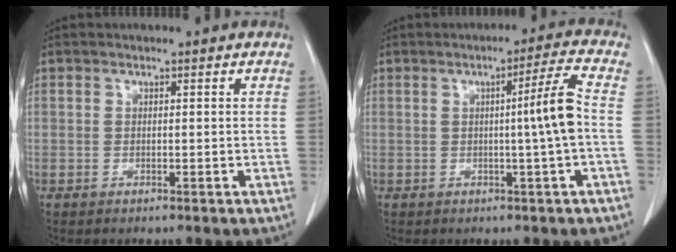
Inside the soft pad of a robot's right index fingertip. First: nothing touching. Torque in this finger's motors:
{"motor_torque": [0.62, -0.08, 0.13, 0.07]}